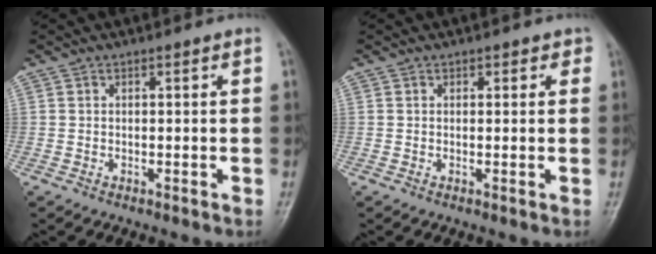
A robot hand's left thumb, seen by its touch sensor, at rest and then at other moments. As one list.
[{"total": 1.3, "force": [0.7, 0.9, 0.5], "torque": [0.012, 0.000, 0.003]}]